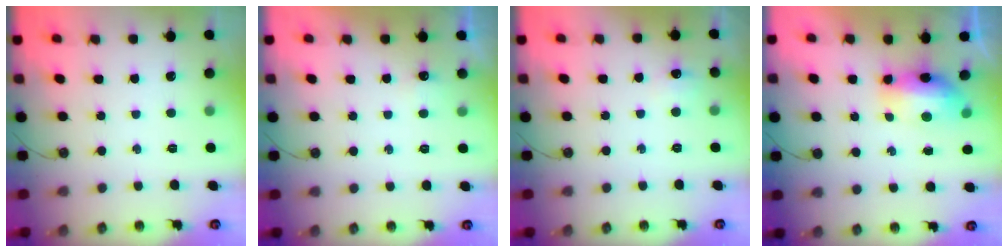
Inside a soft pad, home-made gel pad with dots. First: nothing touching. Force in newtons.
{"total": 3.8, "press": 3.7, "slide": 0.6}
{"total": 6.1, "press": 6.1, "slide": 0.7}
{"total": 9.0, "press": 8.8, "slide": 1.6}